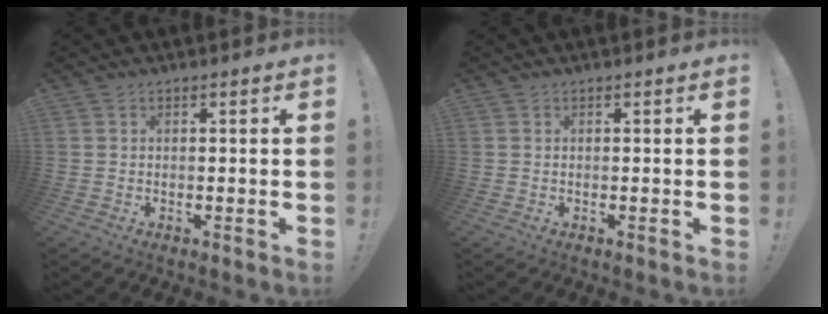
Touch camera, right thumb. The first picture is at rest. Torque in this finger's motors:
{"motor_torque": [0.00, 0.00, 0.00, 0.00, 0.00]}